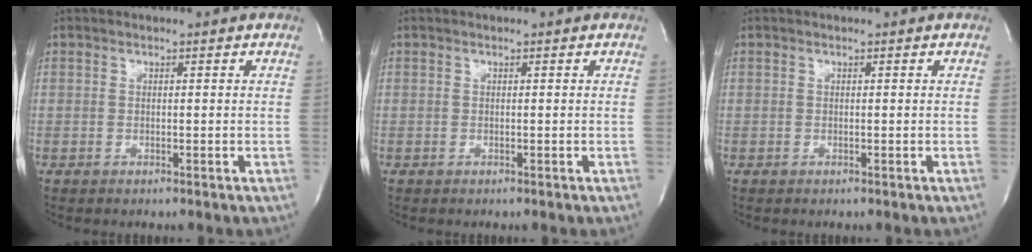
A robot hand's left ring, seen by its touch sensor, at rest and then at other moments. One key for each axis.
{"total": 0.0}
{"total": 0.0}